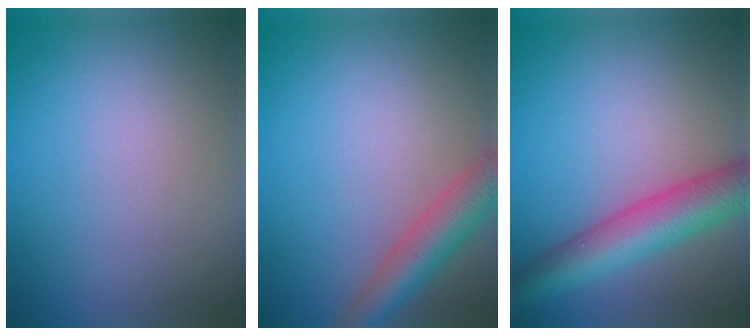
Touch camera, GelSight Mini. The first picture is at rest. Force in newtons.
{"total": 4.9, "press": 4.9, "slide": 0.2}
{"total": 6.7, "press": 6.7, "slide": 0.2}